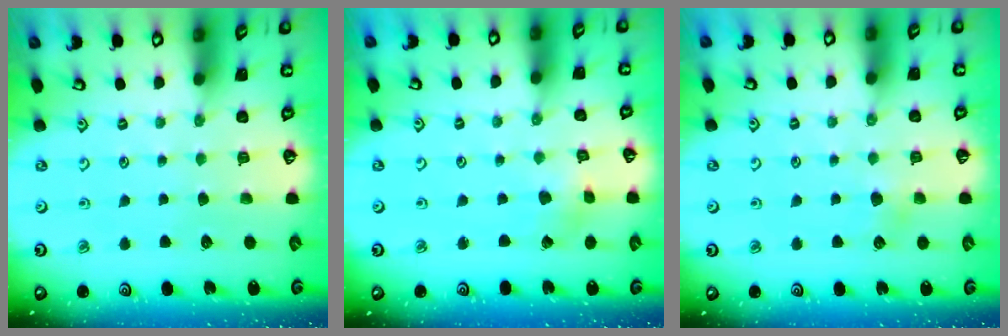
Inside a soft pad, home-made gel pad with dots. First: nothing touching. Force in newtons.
{"total": 1.5, "press": 1.5, "slide": 0.0}
{"total": 3.8, "press": 3.7, "slide": 0.8}